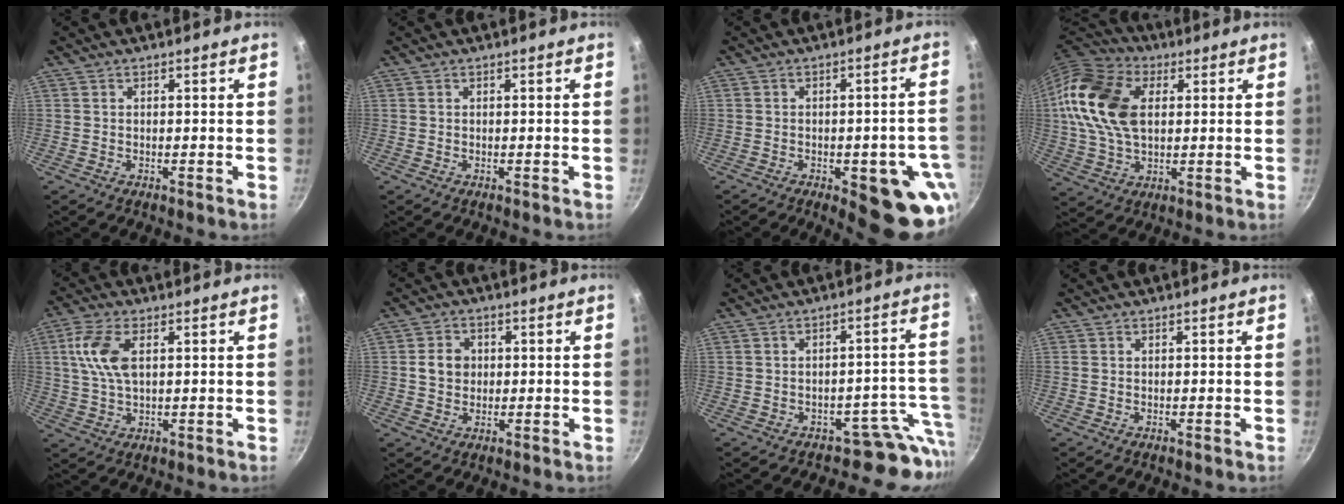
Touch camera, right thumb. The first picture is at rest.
{"total": 0.0}
{"total": 14.9, "force": [-5.5, 5.8, 12.6], "torque": [-0.097, 0.013, -0.066]}
{"total": 18.3, "force": [3.6, 11.9, 13.4], "torque": [-0.245, 0.008, 0.056]}
{"total": 8.7, "force": [2.2, 4.3, 7.2], "torque": [-0.145, 0.007, 0.042]}
{"total": 4.8, "force": [0.5, 4.1, 2.4], "torque": [-0.022, 0.005, 0.004]}
{"total": 7.8, "force": [-4.6, 5.7, 2.8], "torque": [0.053, 0.057, -0.057]}
{"total": 0.0}